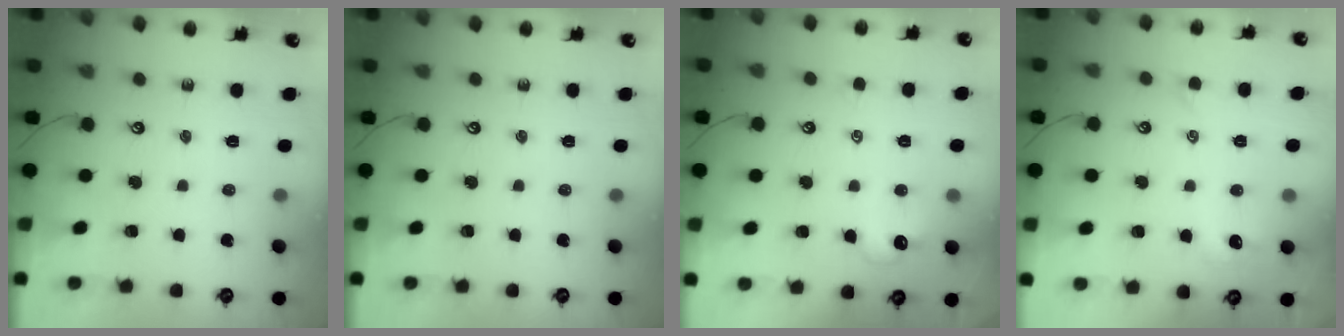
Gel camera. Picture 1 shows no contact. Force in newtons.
{"total": 0.0}
{"total": 1.9, "press": 1.8, "slide": 0.6}
{"total": 1.5, "press": 1.3, "slide": 0.6}